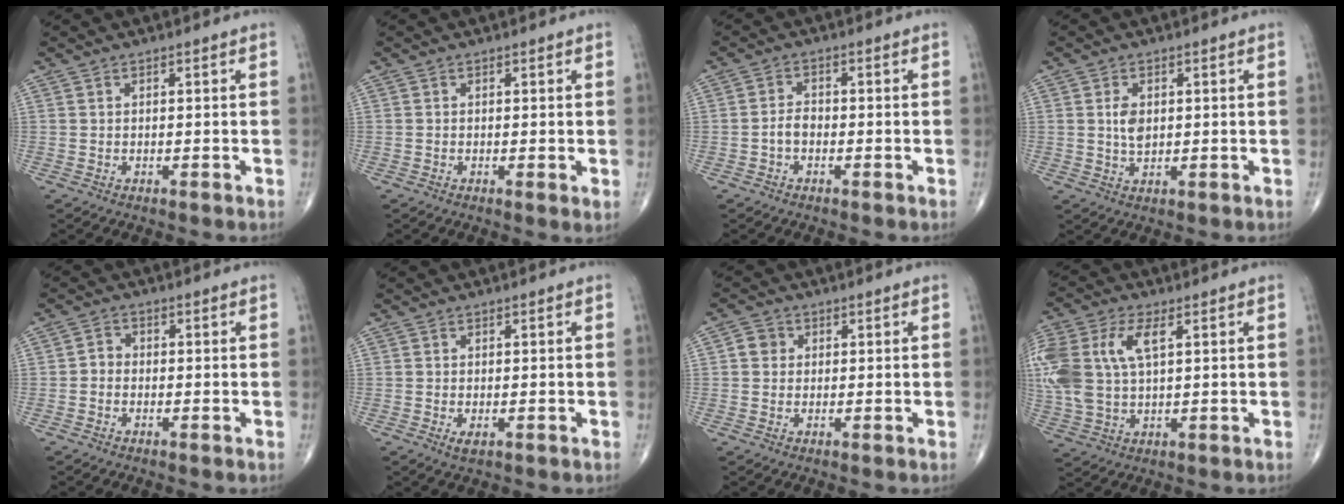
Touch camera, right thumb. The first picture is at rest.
{"total": 1.3, "force": [0.0, 0.3, 1.3], "torque": [-0.024, -0.007, -0.003]}
{"total": 2.5, "force": [-0.9, 1.6, 1.7], "torque": [-0.027, 0.011, -0.022]}
{"total": 3.8, "force": [0.6, 2.4, 3.0], "torque": [-0.049, -0.005, 0.014]}
{"total": 2.0, "force": [-0.6, 1.7, 1.0], "torque": [-0.006, 0.007, -0.020]}
{"total": 1.5, "force": [-0.4, 0.7, 1.3], "torque": [-0.026, -0.004, -0.007]}
{"total": 2.9, "force": [0.4, 2.7, 1.1], "torque": [-0.004, 0.005, 0.004]}
{"total": 17.0, "force": [4.4, 9.5, 13.4], "torque": [-0.339, 0.013, 0.084]}